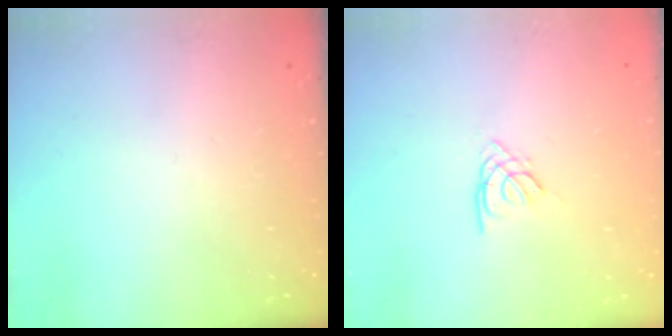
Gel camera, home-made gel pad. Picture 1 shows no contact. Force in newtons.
{"total": 2.3, "press": 2.3, "slide": 0.5}